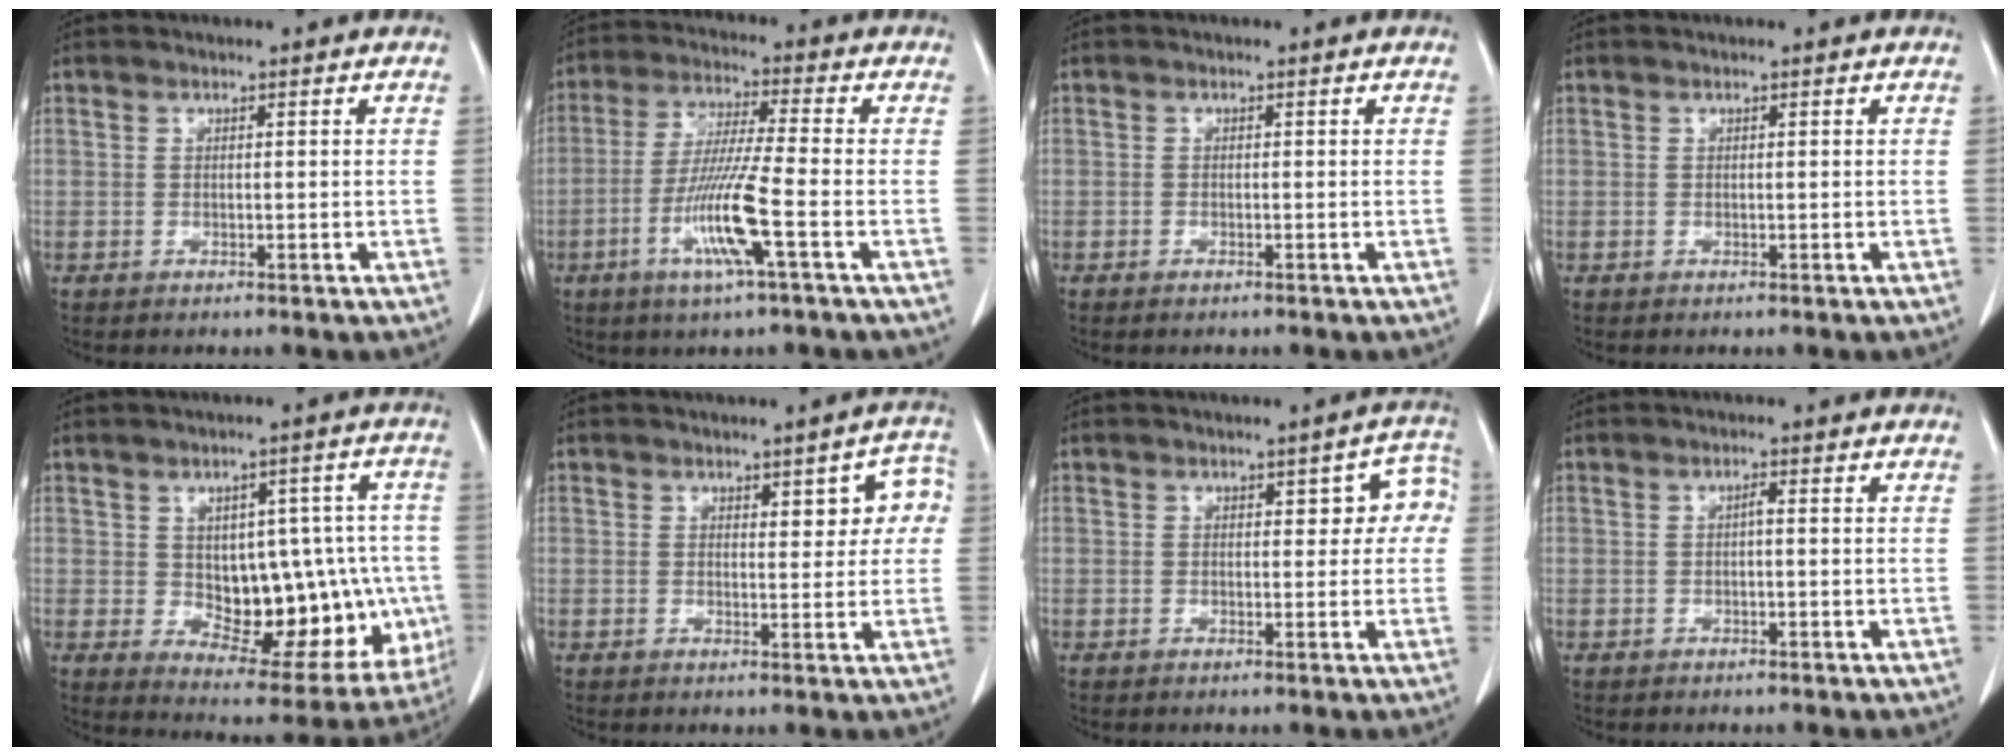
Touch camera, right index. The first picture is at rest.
{"total": 10.5, "force": [-3.7, -0.5, 9.8], "torque": [-0.197, -0.015, -0.076]}
{"total": 0.6, "force": [-0.5, 0.1, 0.3], "torque": [-0.009, -0.001, -0.006]}
{"total": 0.0}
{"total": 17.5, "force": [-1.4, 9.1, 14.8], "torque": [-0.172, 0.025, 0.012]}
{"total": 5.3, "force": [1.5, 2.3, 4.5], "torque": [-0.036, 0.017, 0.018]}
{"total": 4.6, "force": [0.9, 2.5, 3.8], "torque": [-0.023, 0.025, 0.008]}
{"total": 0.8, "force": [-0.1, 0.1, 0.8], "torque": [-0.012, 0.002, 0.000]}